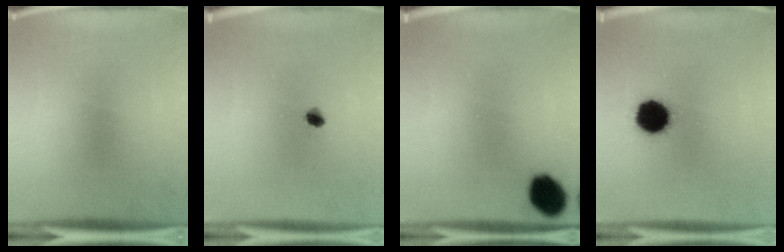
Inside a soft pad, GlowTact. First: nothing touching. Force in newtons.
{"total": 1.9}
{"total": 8.6}
{"total": 12.0}